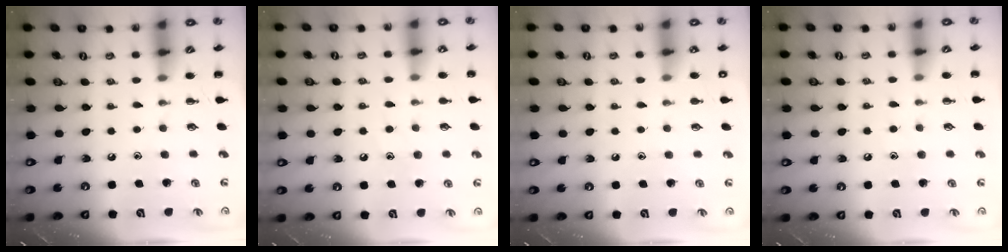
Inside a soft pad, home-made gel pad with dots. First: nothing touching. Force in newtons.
{"total": 7.0, "press": 6.8, "slide": 1.3}
{"total": 1.4, "press": 1.4, "slide": 0.1}
{"total": 6.1, "press": 5.9, "slide": 1.4}